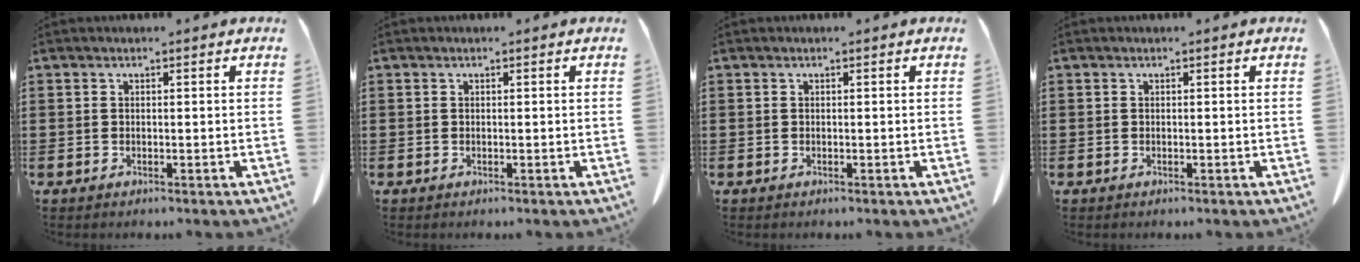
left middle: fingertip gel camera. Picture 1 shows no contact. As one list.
[{"total": 0.0}, {"total": 0.0}, {"total": 0.0}]